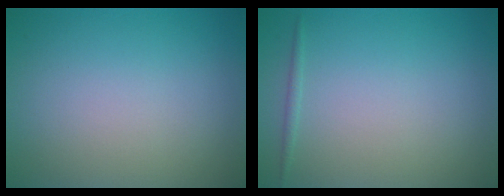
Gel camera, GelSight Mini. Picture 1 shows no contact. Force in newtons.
{"total": 0.6, "press": 0.6, "slide": 0.0}